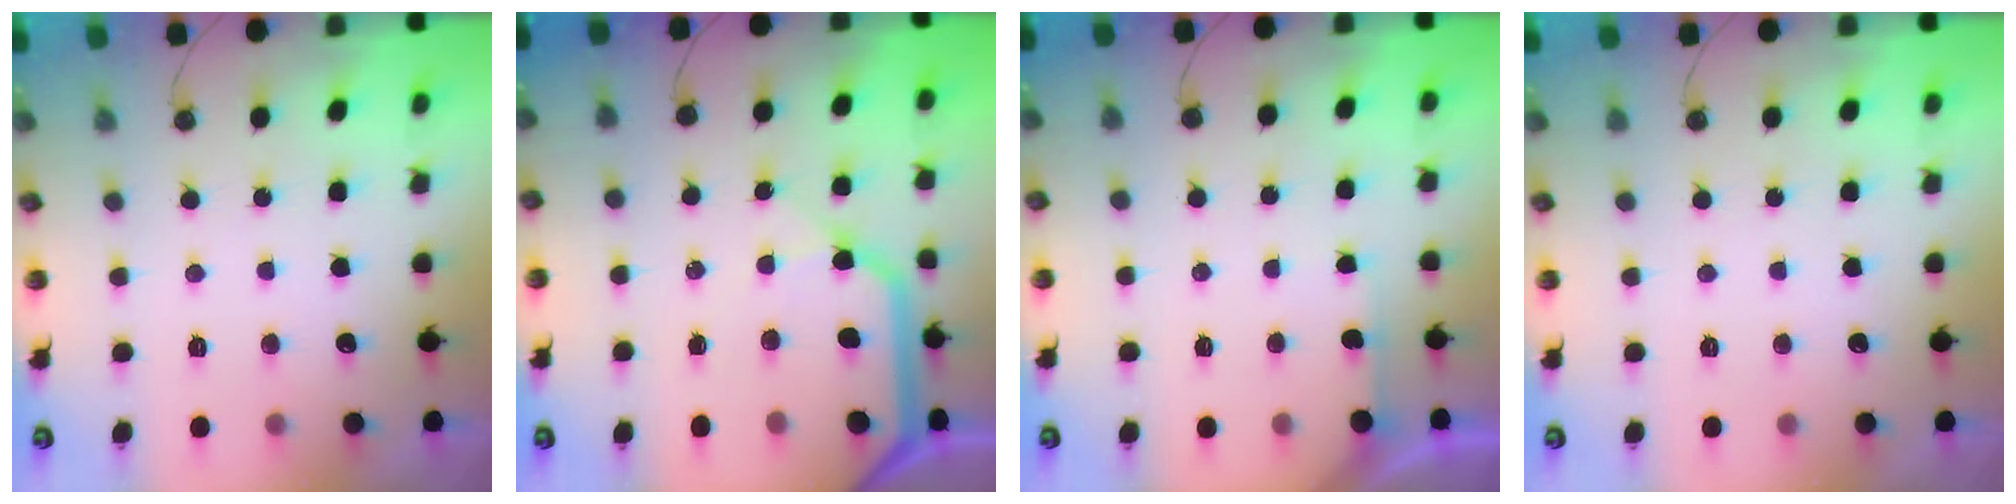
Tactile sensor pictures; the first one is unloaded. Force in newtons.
{"total": 12.7, "press": 12.6, "slide": 1.6}
{"total": 2.9, "press": 2.9, "slide": 0.3}
{"total": 0.0}